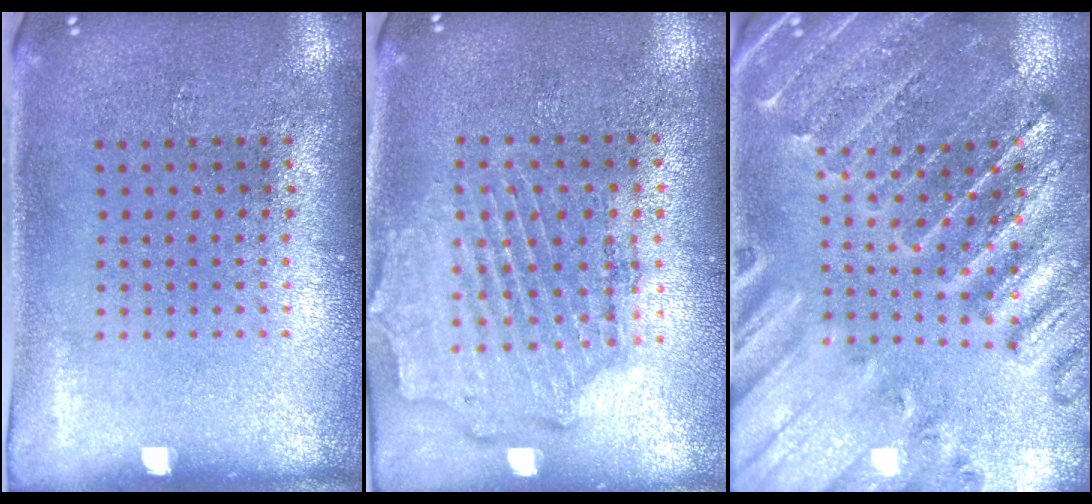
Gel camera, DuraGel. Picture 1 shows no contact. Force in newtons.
{"total": 1.8, "press": 1.6, "slide": 0.9}
{"total": 1.8, "press": 1.8, "slide": 0.3}